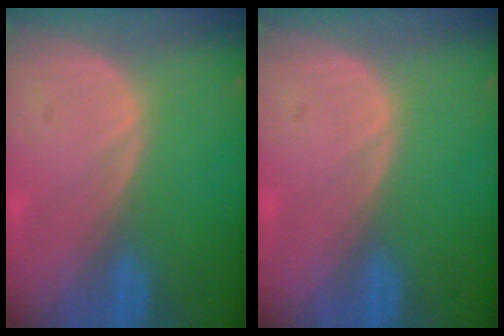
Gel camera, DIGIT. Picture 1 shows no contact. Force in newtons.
{"total": 0.0}